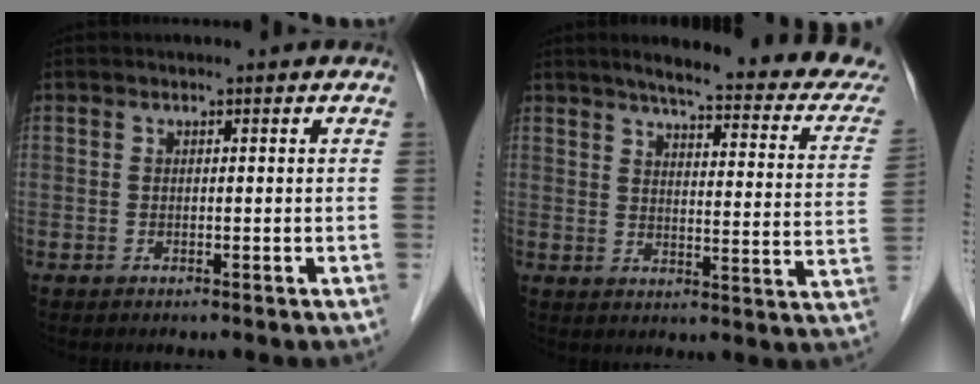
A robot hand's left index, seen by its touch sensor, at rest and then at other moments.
{"total": 21.3, "force": [18.4, 2.2, 10.5], "torque": [-0.122, -0.034, 0.208]}